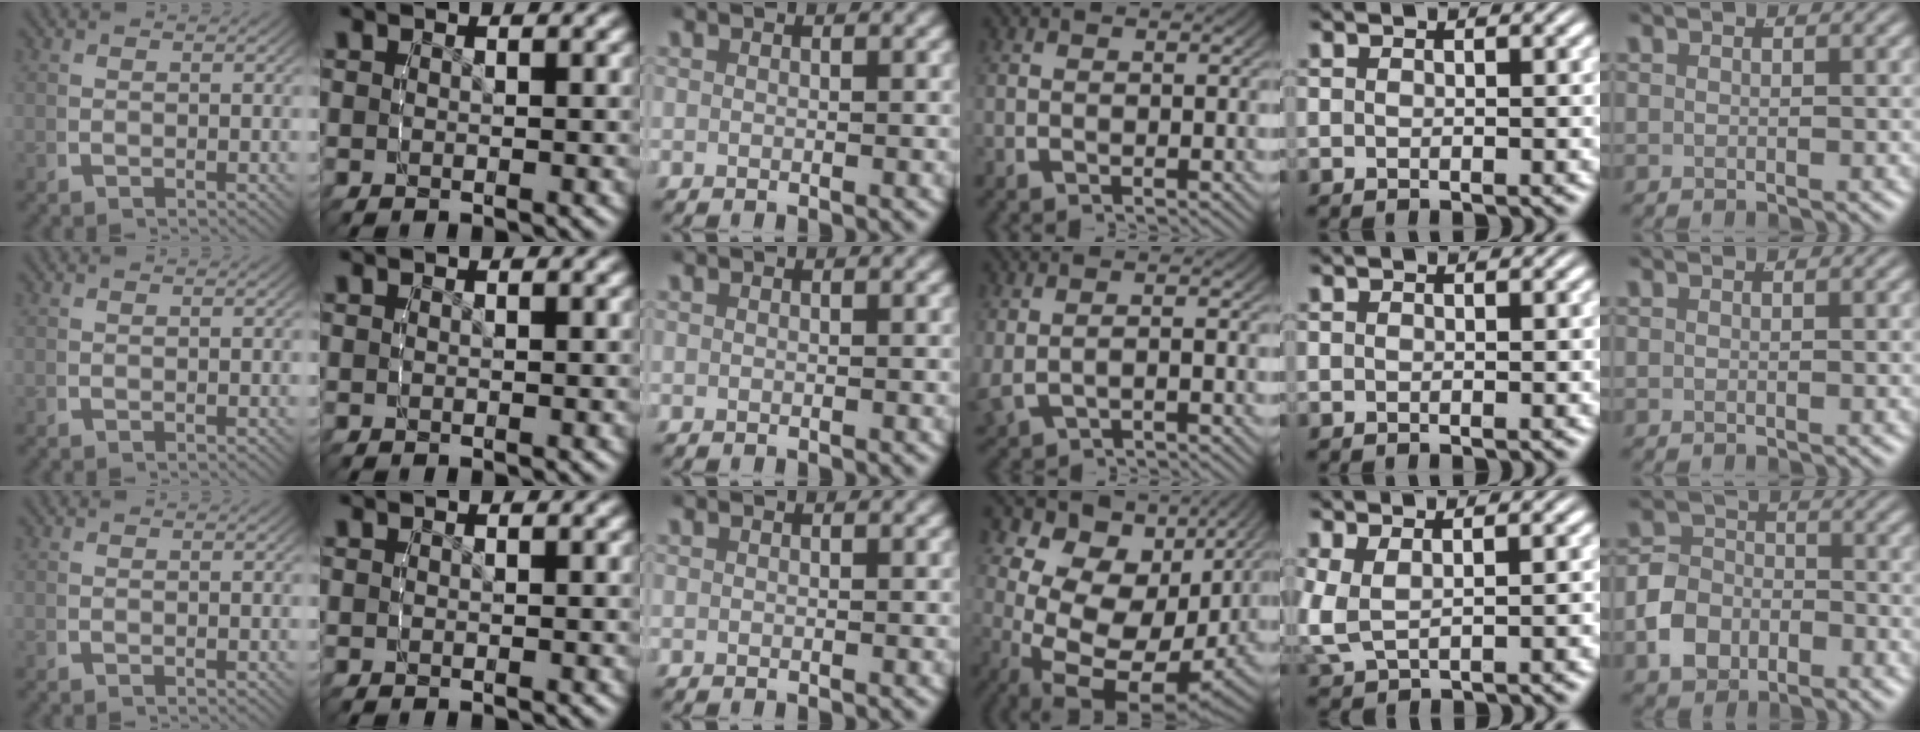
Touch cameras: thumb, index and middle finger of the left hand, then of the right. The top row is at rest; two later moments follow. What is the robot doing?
{"motion": "lift_and_place", "object": "sponge"}